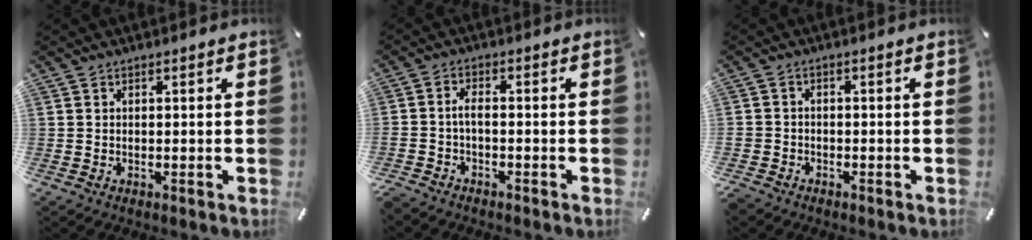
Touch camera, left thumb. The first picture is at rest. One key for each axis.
{"total": 3.0, "fx": -1.7, "fy": 1.0, "fz": 2.2, "tx": -0.062, "ty": 0.001, "tz": -0.039}
{"total": 2.3, "fx": -1.6, "fy": 1.6, "fz": 0.5, "tx": -0.014, "ty": 0.009, "tz": -0.036}